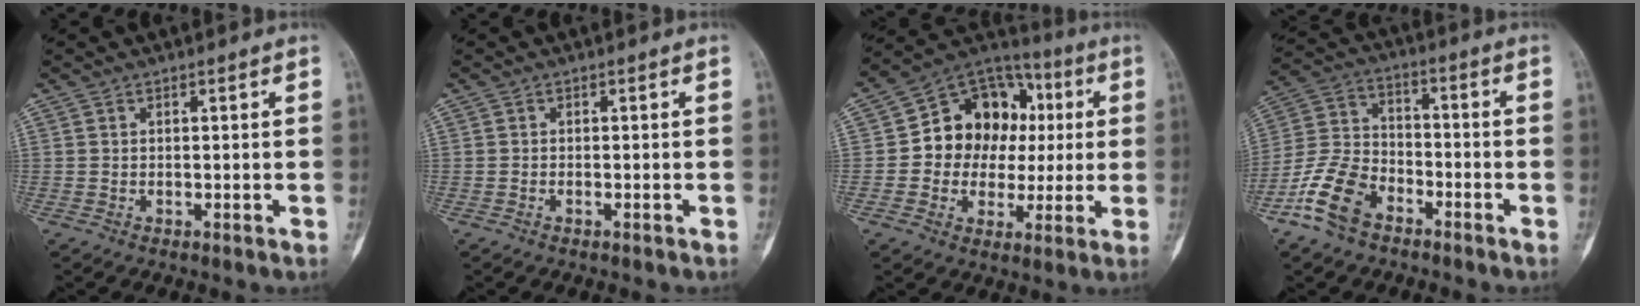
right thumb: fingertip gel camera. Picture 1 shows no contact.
{"total": 0.5, "force": [-0.4, 0.1, 0.3], "torque": [-0.010, 0.003, -0.006]}
{"total": 16.7, "force": [1.5, 13.6, 9.5], "torque": [-0.085, 0.030, 0.023]}
{"total": 11.7, "force": [-7.1, 6.8, 6.3], "torque": [-0.130, 0.040, -0.148]}